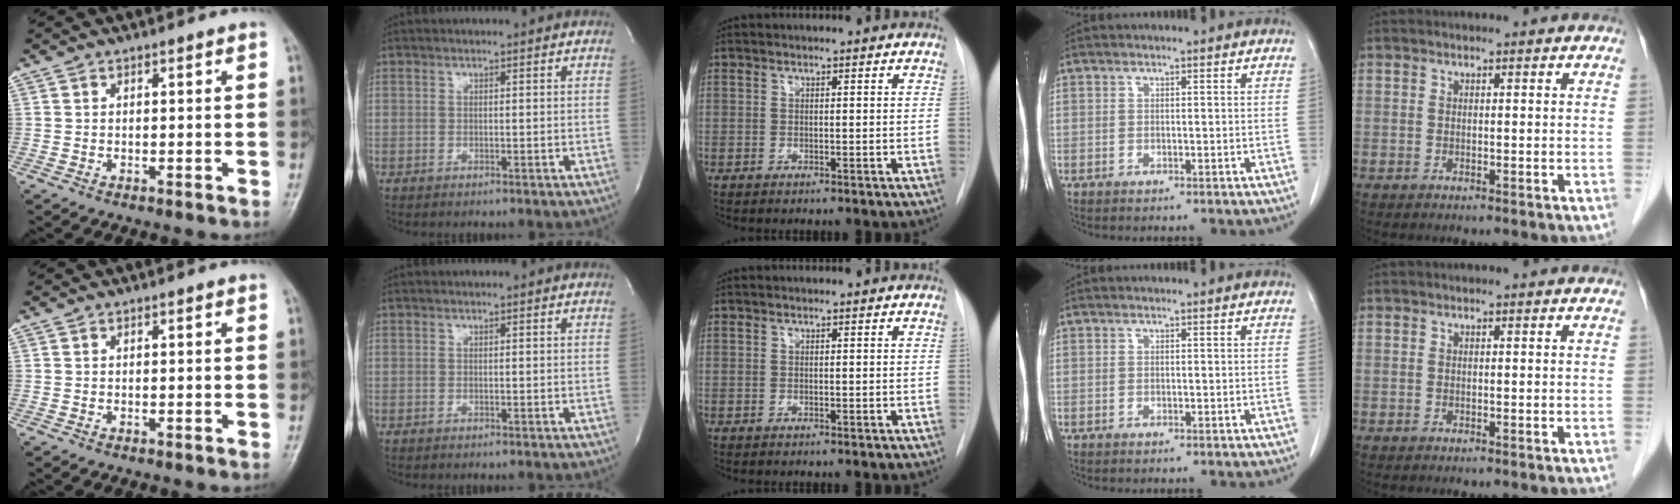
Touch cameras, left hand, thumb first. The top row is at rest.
{}